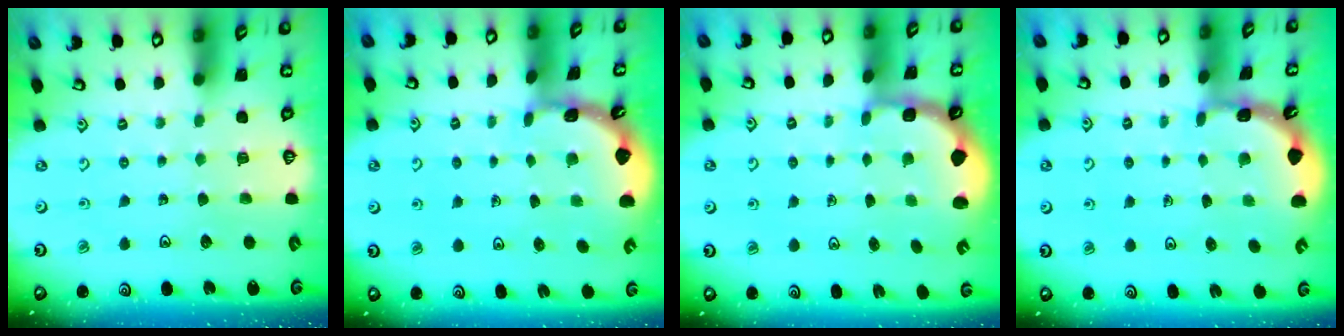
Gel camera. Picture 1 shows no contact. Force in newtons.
{"total": 1.8, "press": 1.8, "slide": 0.2}
{"total": 2.2, "press": 2.0, "slide": 1.1}
{"total": 1.8, "press": 1.7, "slide": 0.0}